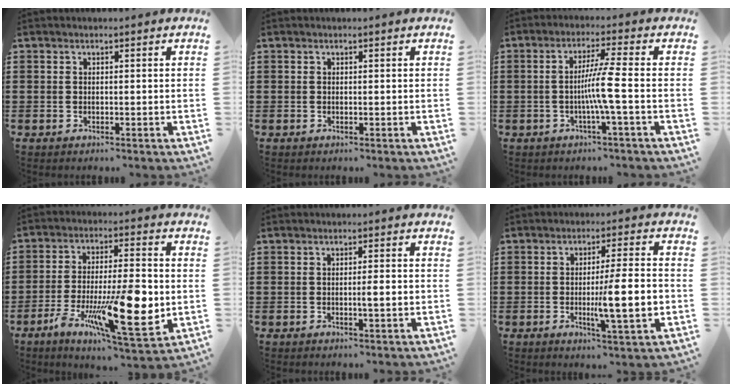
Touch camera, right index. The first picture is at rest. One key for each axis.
{"total": 0.0}
{"total": 5.8, "fx": -1.2, "fy": -0.9, "fz": 5.6, "tx": -0.099, "ty": -0.005, "tz": -0.028}
{"total": 16.6, "fx": -4.6, "fy": 4.7, "fz": 15.2, "tx": -0.271, "ty": -0.009, "tz": -0.065}
{"total": 2.6, "fx": -0.3, "fy": 0.1, "fz": 2.6, "tx": -0.043, "ty": -0.004, "tz": -0.007}
{"total": 9.7, "fx": -1.6, "fy": 1.3, "fz": 9.5, "tx": -0.148, "ty": -0.005, "tz": -0.028}